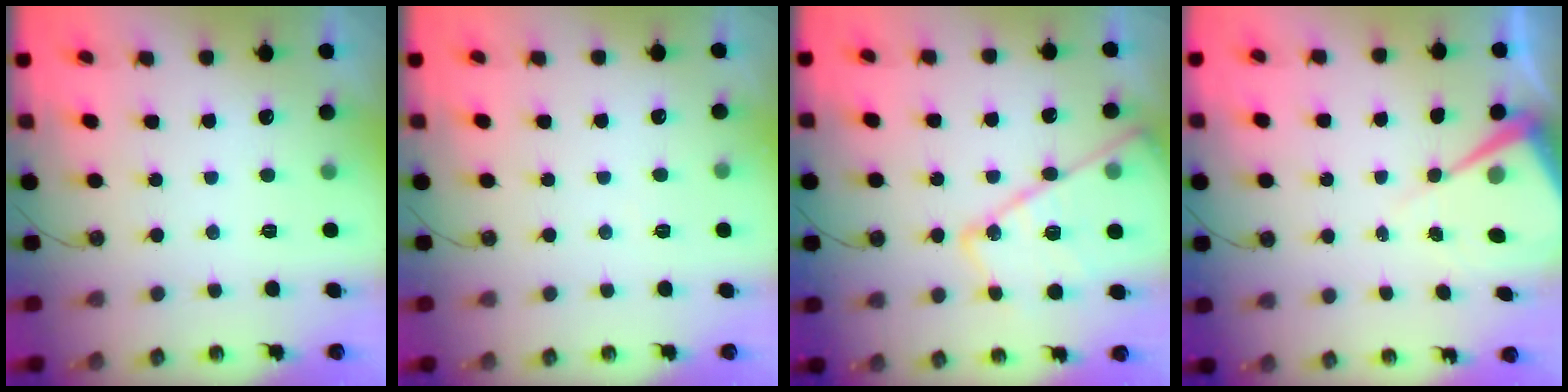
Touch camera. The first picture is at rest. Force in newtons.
{"total": 3.2, "press": 3.2, "slide": 0.6}
{"total": 19.6, "press": 19.5, "slide": 1.9}
{"total": 7.8, "press": 7.8, "slide": 0.7}